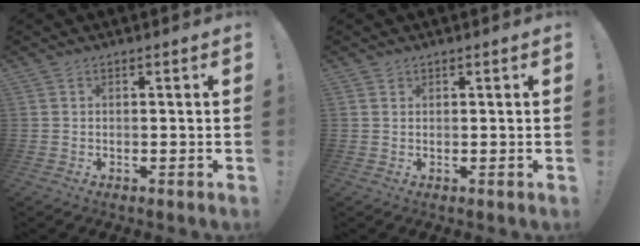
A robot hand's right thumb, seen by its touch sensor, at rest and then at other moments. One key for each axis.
{"total": 0.8, "fx": 0.6, "fy": 0.4, "fz": 0.0, "tx": 0.007, "ty": -0.004, "tz": 0.011}